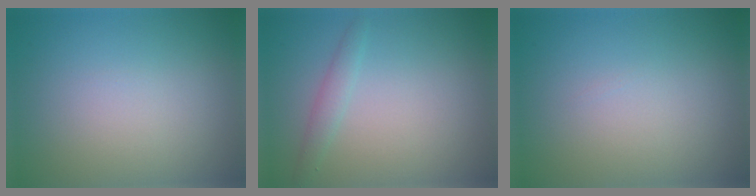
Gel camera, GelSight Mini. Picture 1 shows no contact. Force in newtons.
{"total": 1.3, "press": 1.3, "slide": 0.1}
{"total": 0.0}